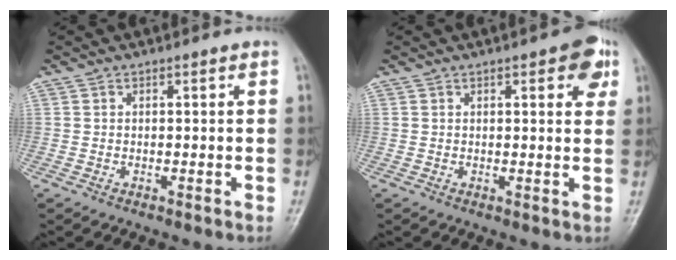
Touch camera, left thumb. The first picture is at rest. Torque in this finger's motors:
{"motor_torque": [0.60, 0.39, 0.26, -0.41, 0.00]}